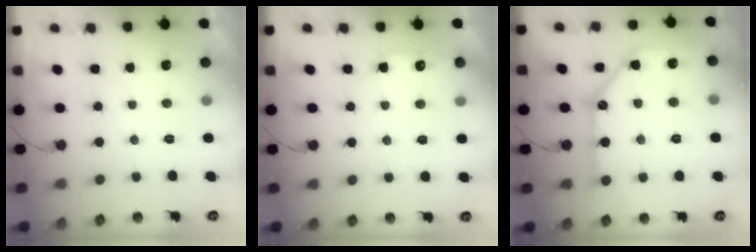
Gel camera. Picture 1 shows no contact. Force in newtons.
{"total": 7.3, "press": 7.3, "slide": 0.7}
{"total": 11.6, "press": 11.5, "slide": 1.2}